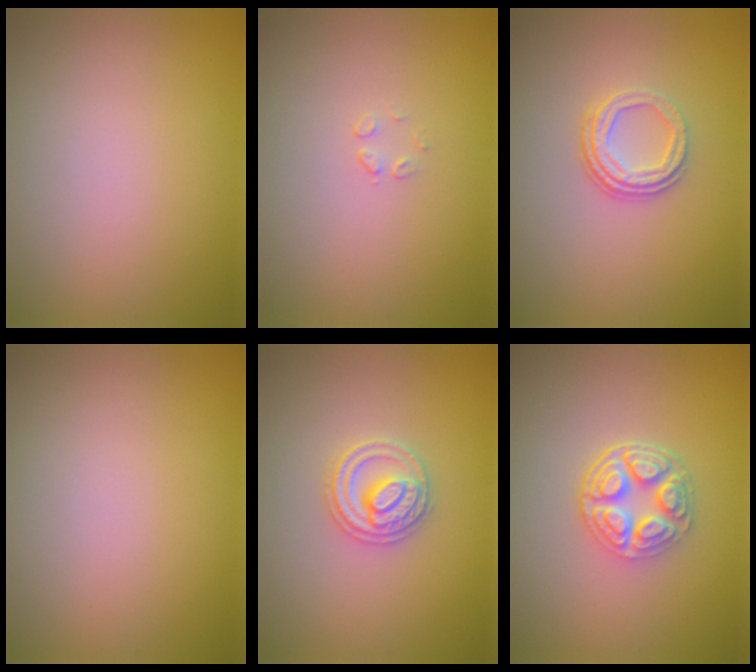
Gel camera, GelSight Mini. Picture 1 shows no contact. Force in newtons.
{"total": 0.5, "press": 0.2, "slide": 0.5}
{"total": 3.1, "press": 2.2, "slide": 2.2}
{"total": 0.0}
{"total": 2.8, "press": 2.7, "slide": 0.5}
{"total": 4.5, "press": 3.6, "slide": 2.6}